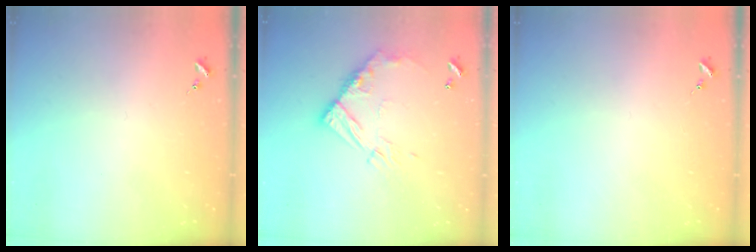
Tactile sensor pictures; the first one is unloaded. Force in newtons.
{"total": 12.9, "press": 12.9, "slide": 1.3}
{"total": 0.0}